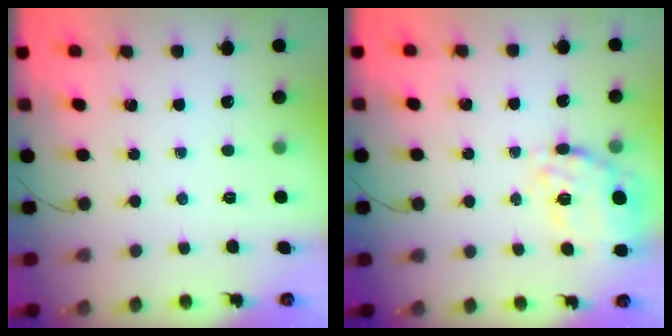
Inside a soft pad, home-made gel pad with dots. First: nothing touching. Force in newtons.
{"total": 19.8, "press": 19.3, "slide": 4.2}